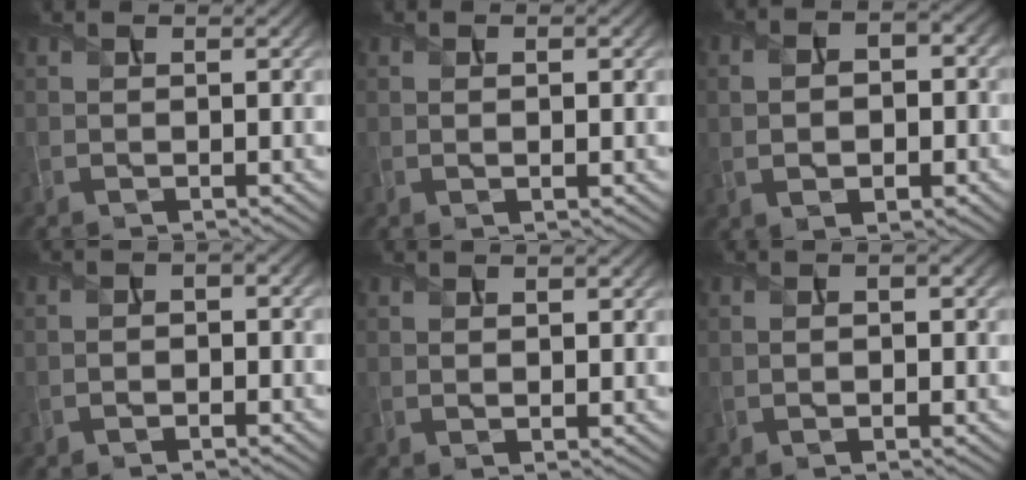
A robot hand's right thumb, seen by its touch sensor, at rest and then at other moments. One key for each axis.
{"total": 1.3, "fx": 0.1, "fy": 0.5, "fz": 1.2, "tx": -0.020, "ty": -0.005, "tz": 0.002}
{"total": 5.8, "fx": -0.7, "fy": 3.7, "fz": 4.4, "tx": -0.060, "ty": -0.006, "tz": -0.015}
{"total": 2.4, "fx": -1.1, "fy": 1.1, "fz": 1.8, "tx": -0.020, "ty": 0.002, "tz": -0.025}
{"total": 1.6, "fx": 0.3, "fy": 0.7, "fz": 1.4, "tx": -0.024, "ty": -0.005, "tz": 0.007}
{"total": 2.9, "fx": 0.0, "fy": 1.6, "fz": 2.4, "tx": -0.016, "ty": -0.005, "tz": -0.009}